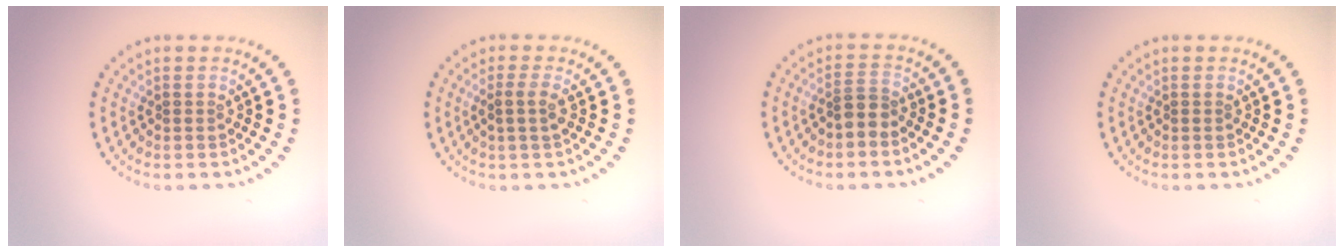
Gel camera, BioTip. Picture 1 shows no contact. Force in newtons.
{"total": 1.6, "press": 1.3, "slide": 1.0}
{"total": 2.1, "press": 1.6, "slide": 1.3}
{"total": 0.0}